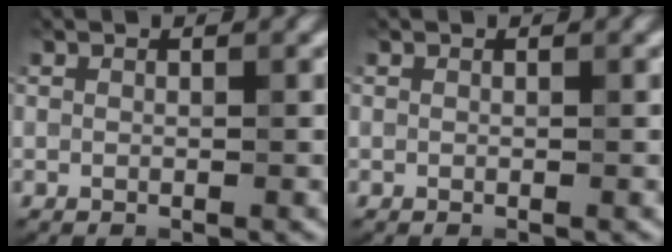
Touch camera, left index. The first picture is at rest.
{"total": 0.0}